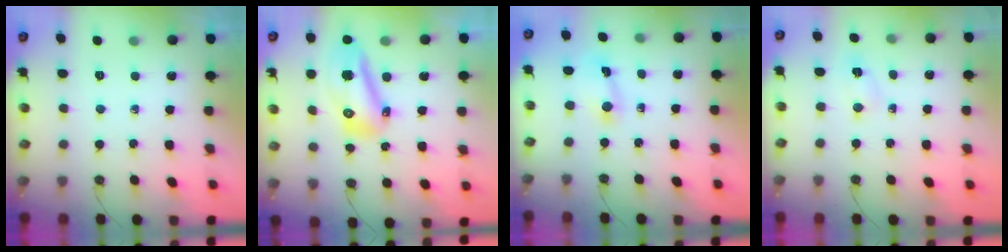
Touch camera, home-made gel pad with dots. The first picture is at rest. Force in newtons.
{"total": 13.5, "press": 13.4, "slide": 2.3}
{"total": 2.4, "press": 2.4, "slide": 0.3}
{"total": 3.0, "press": 1.8, "slide": 2.4}